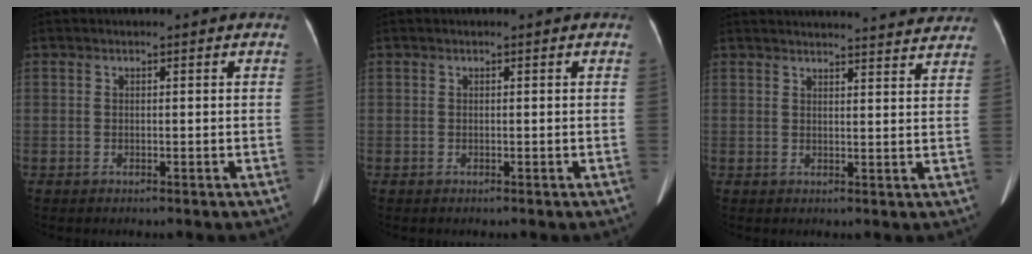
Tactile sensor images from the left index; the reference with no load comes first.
{"total": 0.0}
{"total": 19.8, "force": [19.1, 2.1, 4.8], "torque": [-0.056, -0.003, 0.226]}